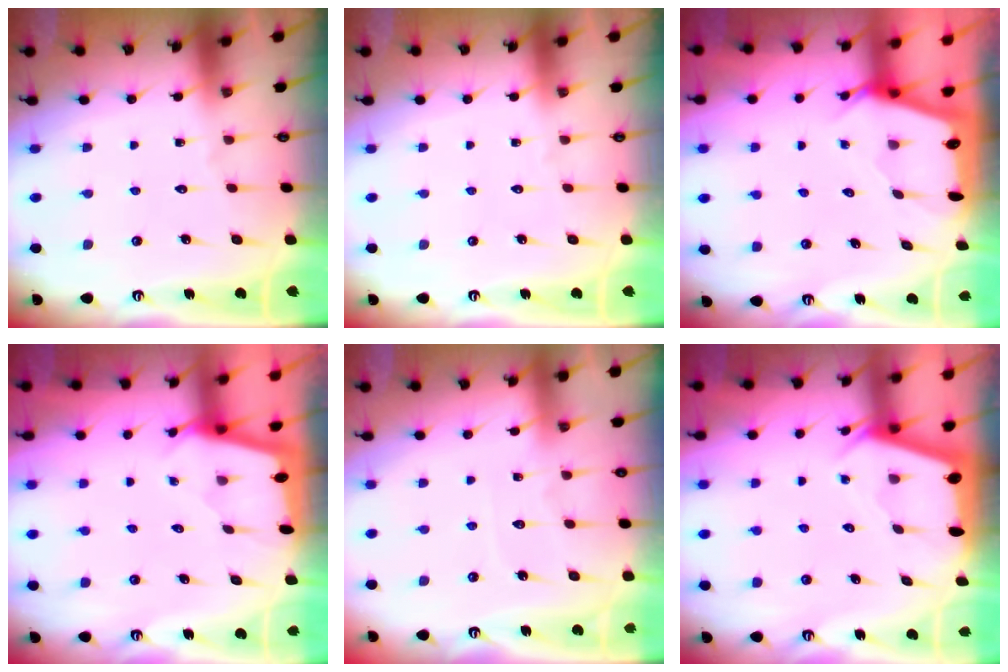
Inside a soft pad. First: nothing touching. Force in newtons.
{"total": 0.0}
{"total": 2.3, "press": 2.3, "slide": 0.3}
{"total": 1.9, "press": 1.9, "slide": 0.1}
{"total": 3.2, "press": 3.2, "slide": 0.4}
{"total": 2.4, "press": 2.4, "slide": 0.3}